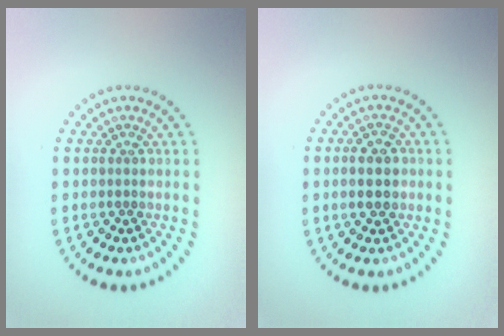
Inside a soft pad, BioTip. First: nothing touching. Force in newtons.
{"total": 2.4, "press": 2.4, "slide": 0.2}